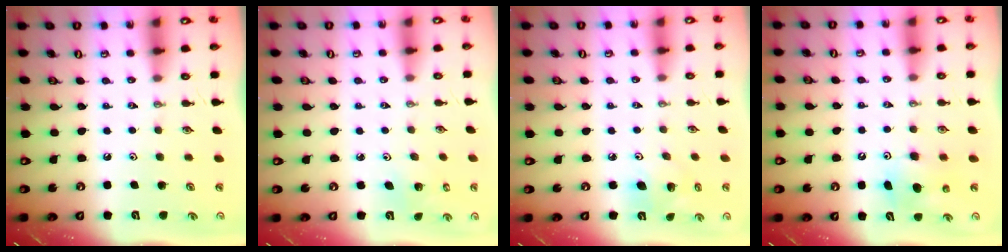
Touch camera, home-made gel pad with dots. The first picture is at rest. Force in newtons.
{"total": 2.2, "press": 2.2, "slide": 0.2}
{"total": 7.4, "press": 7.2, "slide": 1.7}
{"total": 7.7, "press": 7.6, "slide": 1.0}